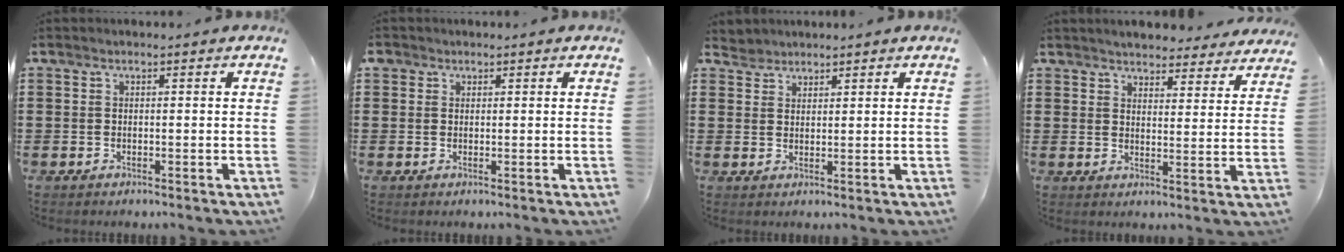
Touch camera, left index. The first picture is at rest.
{"total": 1.4, "force": [0.8, 1.0, 0.1], "torque": [-0.007, 0.007, 0.016]}
{"total": 2.2, "force": [1.9, 1.1, -0.5], "torque": [0.001, 0.006, 0.038]}
{"total": 4.0, "force": [4.0, 0.3, 0.0], "torque": [-0.010, -0.025, 0.070]}